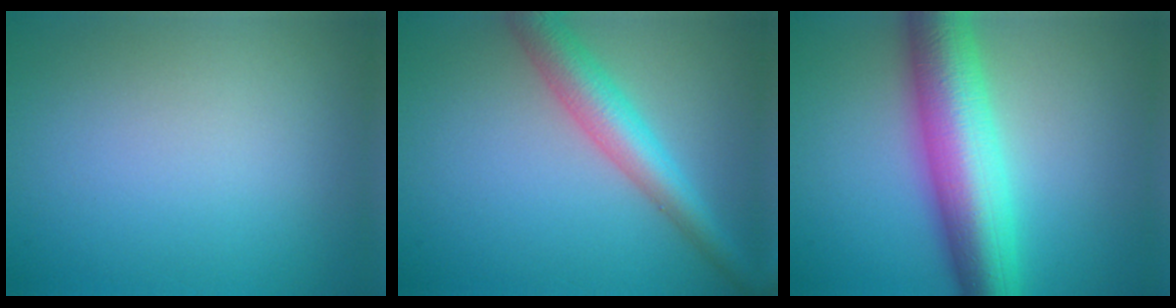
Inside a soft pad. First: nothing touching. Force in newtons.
{"total": 5.2, "press": 5.2, "slide": 0.1}
{"total": 9.9, "press": 9.9, "slide": 0.1}